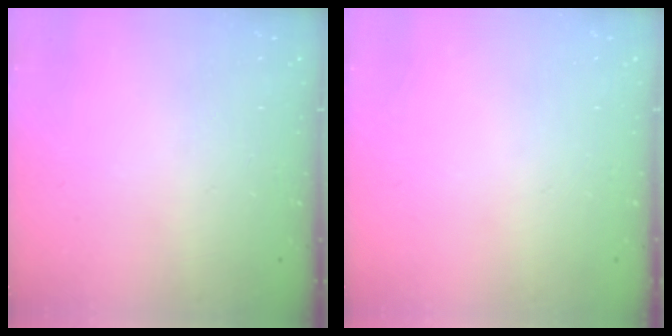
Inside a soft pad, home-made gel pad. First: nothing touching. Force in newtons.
{"total": 0.0}